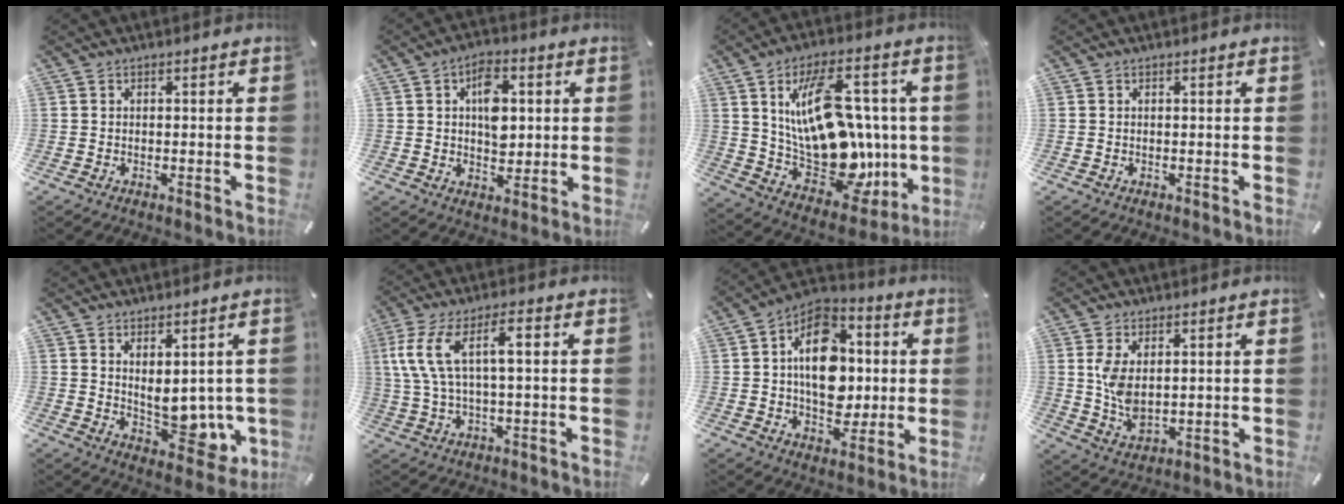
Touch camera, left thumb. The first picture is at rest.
{"total": 8.9, "force": [1.6, 5.9, 6.5], "torque": [-0.082, -0.002, 0.022]}
{"total": 26.7, "force": [3.5, 15.2, 21.7], "torque": [-0.385, -0.039, 0.072]}
{"total": 0.0}
{"total": 9.1, "force": [1.4, 5.5, 7.0], "torque": [-0.076, -0.021, 0.039]}
{"total": 10.6, "force": [2.1, 4.0, 9.5], "torque": [-0.208, -0.001, 0.030]}
{"total": 17.0, "force": [0.8, 12.1, 11.8], "torque": [-0.198, 0.003, 0.014]}
{"total": 6.9, "force": [1.9, 3.9, 5.4], "torque": [-0.135, -0.007, 0.031]}